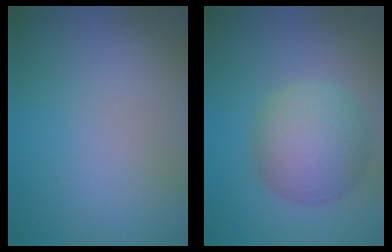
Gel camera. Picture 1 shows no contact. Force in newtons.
{"total": 6.2, "press": 6.2, "slide": 0.2}